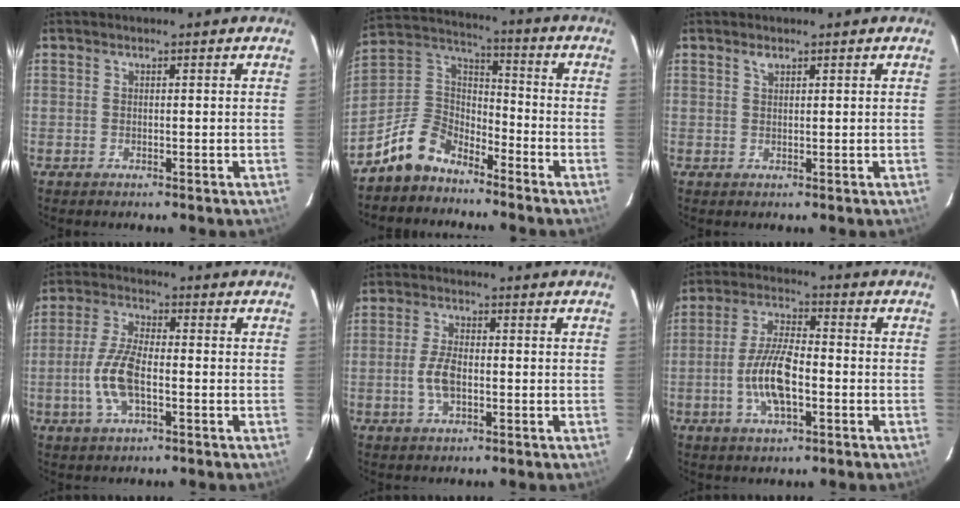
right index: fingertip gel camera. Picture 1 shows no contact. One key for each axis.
{"total": 11.6, "fx": -8.7, "fy": 6.2, "fz": 4.6, "tx": -0.115, "ty": 0.032, "tz": -0.167}
{"total": 1.0, "fx": 0.7, "fy": 0.5, "fz": 0.6, "tx": -0.010, "ty": 0.003, "tz": 0.013}
{"total": 8.7, "fx": -2.3, "fy": 3.4, "fz": 7.7, "tx": -0.168, "ty": 0.003, "tz": -0.046}
{"total": 5.0, "fx": -1.1, "fy": 2.5, "fz": 4.2, "tx": -0.089, "ty": 0.001, "tz": -0.019}
{"total": 10.1, "fx": -2.8, "fy": 3.6, "fz": 8.9, "tx": -0.183, "ty": 0.003, "tz": -0.053}